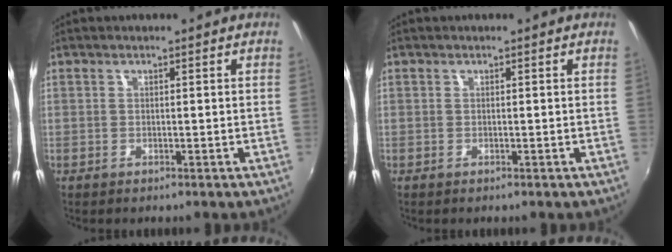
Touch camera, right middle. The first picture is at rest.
{"total": 0.0}